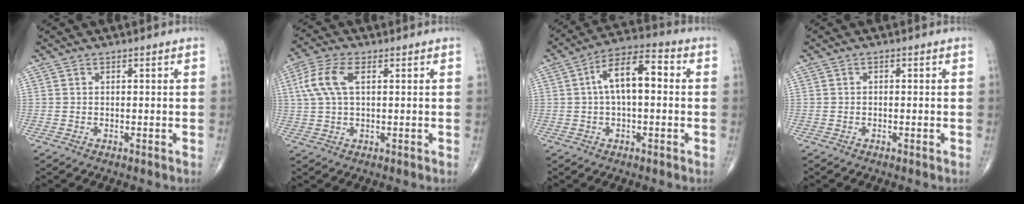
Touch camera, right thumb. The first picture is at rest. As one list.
[{"total": 7.6, "force": [1.9, 3.6, 6.4], "torque": [-0.156, 0.018, 0.037]}, {"total": 11.0, "force": [1.2, 5.1, 9.6], "torque": [-0.164, 0.035, 0.009]}, {"total": 0.7, "force": [-0.1, 0.4, 0.5], "torque": [-0.009, 0.006, -0.004]}]